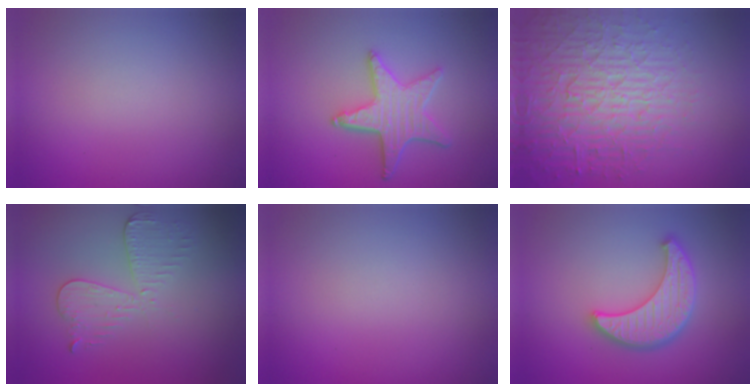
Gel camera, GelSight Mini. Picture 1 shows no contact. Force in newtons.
{"total": 4.4, "press": 3.7, "slide": 2.4}
{"total": 7.4, "press": 7.2, "slide": 1.7}
{"total": 3.0, "press": 2.7, "slide": 1.2}
{"total": 0.0}
{"total": 5.1, "press": 4.3, "slide": 2.8}